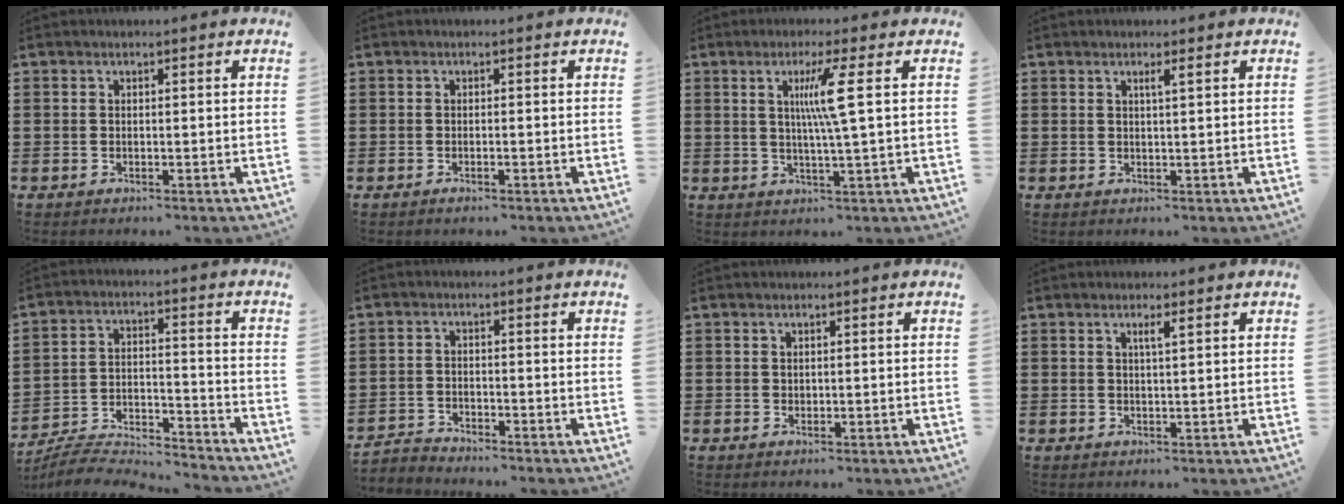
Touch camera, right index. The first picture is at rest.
{"total": 0.6, "force": [-0.4, 0.0, 0.4], "torque": [-0.009, -0.002, -0.007]}
{"total": 6.4, "force": [1.5, -0.8, 6.2], "torque": [-0.123, -0.006, 0.018]}
{"total": 1.0, "force": [0.3, 0.0, 1.0], "torque": [-0.018, -0.001, 0.004]}
{"total": 6.5, "force": [-6.3, 0.4, 1.2], "torque": [-0.028, -0.002, -0.128]}
{"total": 2.7, "force": [-2.7, 0.2, -0.2], "torque": [-0.003, 0.001, -0.058]}
{"total": 0.6, "force": [0.2, 0.6, 0.2], "torque": [-0.006, 0.004, 0.005]}
{"total": 1.3, "force": [0.5, 0.0, 1.2], "torque": [-0.024, 0.000, 0.006]}